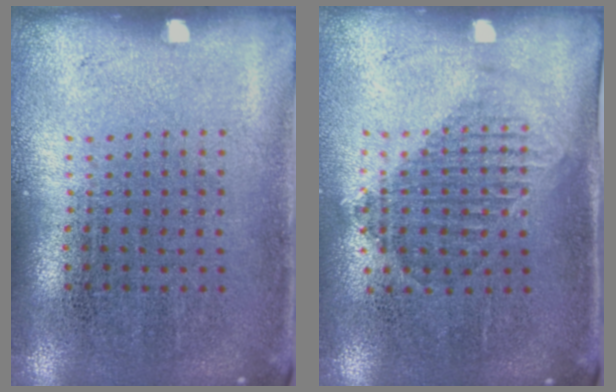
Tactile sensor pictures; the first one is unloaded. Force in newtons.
{"total": 1.2, "press": 1.1, "slide": 0.5}